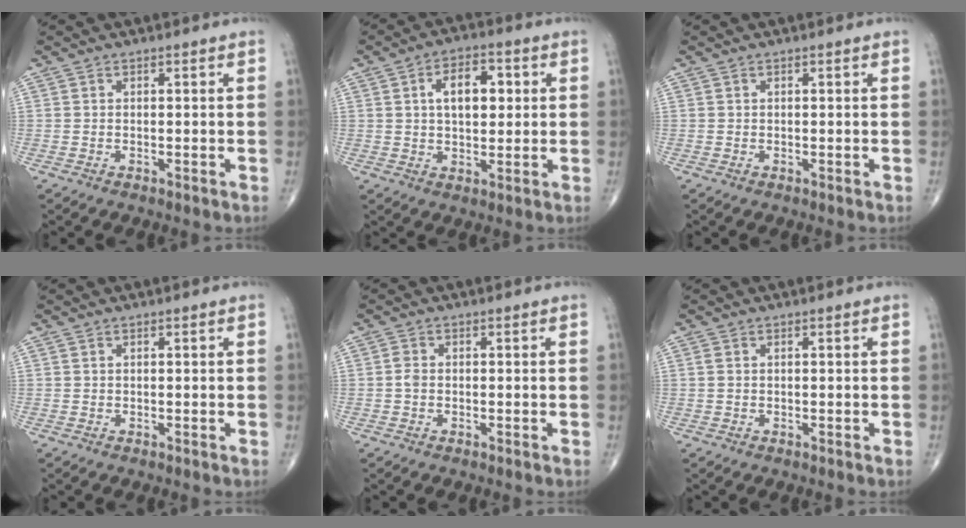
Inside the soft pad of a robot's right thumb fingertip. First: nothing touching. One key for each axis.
{"total": 8.5, "fx": 1.8, "fy": 4.9, "fz": 6.7, "tx": -0.084, "ty": 0.007, "tz": 0.026}
{"total": 0.0}
{"total": 0.0}
{"total": 1.3, "fx": -0.2, "fy": 0.9, "fz": 0.9, "tx": -0.017, "ty": 0.001, "tz": -0.007}
{"total": 0.6, "fx": 0.1, "fy": 0.4, "fz": 0.5, "tx": -0.016, "ty": 0.005, "tz": 0.005}